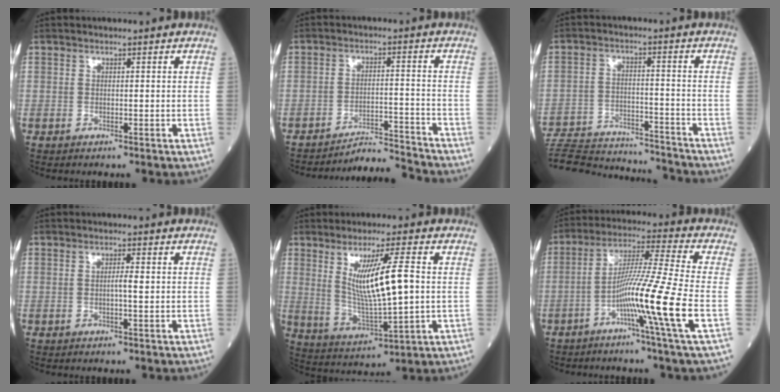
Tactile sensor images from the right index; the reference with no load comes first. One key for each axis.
{"total": 7.0, "fx": -6.6, "fy": -2.2, "fz": -0.9, "tx": 0.011, "ty": 0.008, "tz": -0.113}
{"total": 18.9, "fx": -18.2, "fy": 2.4, "fz": 4.5, "tx": -0.102, "ty": -0.002, "tz": -0.269}
{"total": 1.8, "fx": 0.0, "fy": 0.2, "fz": 1.8, "tx": -0.030, "ty": 0.004, "tz": 0.002}
{"total": 11.3, "fx": 1.9, "fy": 1.0, "fz": 11.1, "tx": -0.208, "ty": -0.013, "tz": 0.043}
{"total": 12.8, "fx": -4.5, "fy": -2.9, "fz": 11.6, "tx": -0.211, "ty": -0.010, "tz": -0.088}